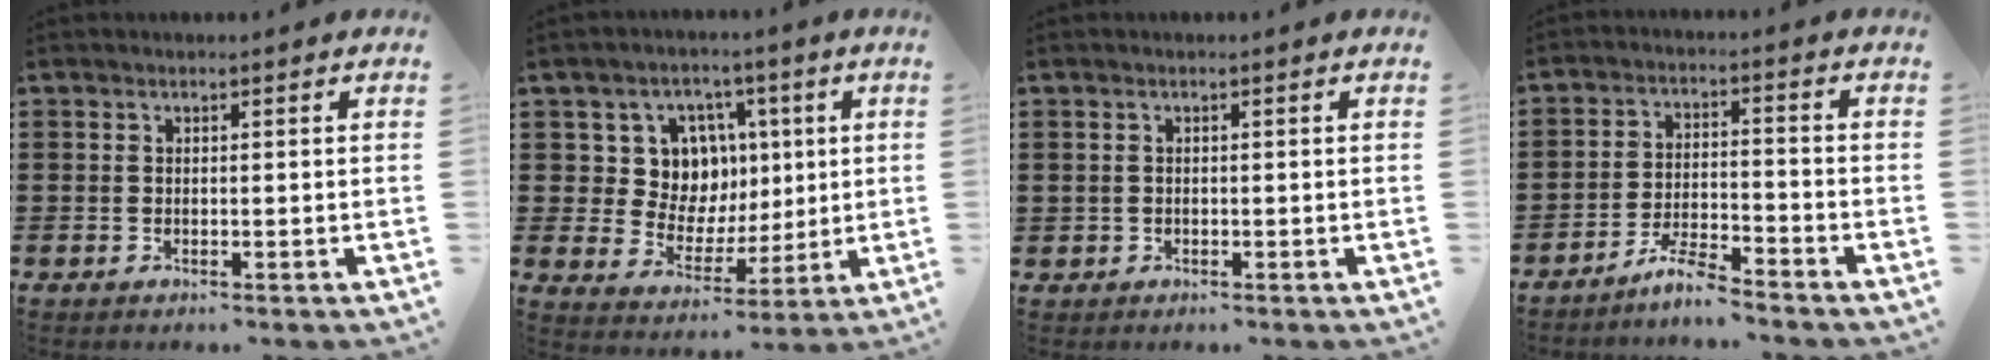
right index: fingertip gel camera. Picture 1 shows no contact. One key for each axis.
{"total": 9.2, "fx": 2.5, "fy": 8.3, "fz": 3.3, "tx": -0.084, "ty": -0.003, "tz": 0.049}
{"total": 0.5, "fx": 0.2, "fy": 0.5, "fz": 0.0, "tx": -0.001, "ty": 0.005, "tz": 0.003}
{"total": 5.0, "fx": -4.7, "fy": 0.2, "fz": 1.7, "tx": -0.044, "ty": 0.000, "tz": -0.095}